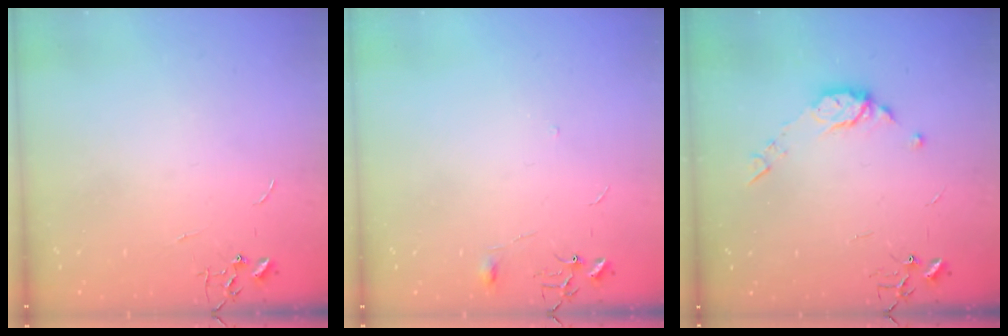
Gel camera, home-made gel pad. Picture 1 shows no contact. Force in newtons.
{"total": 4.6, "press": 4.6, "slide": 0.5}
{"total": 8.7, "press": 8.6, "slide": 1.4}